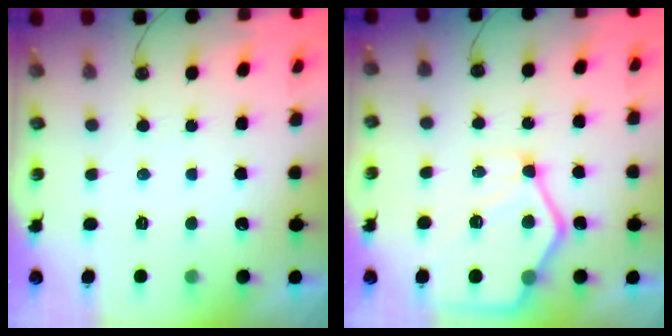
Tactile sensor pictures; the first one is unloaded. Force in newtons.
{"total": 13.6, "press": 13.5, "slide": 1.4}